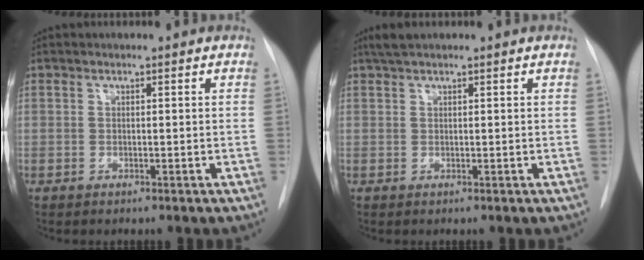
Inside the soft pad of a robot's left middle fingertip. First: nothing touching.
{"total": 2.0, "force": [1.6, 0.2, 1.2], "torque": [-0.026, 0.013, 0.030]}